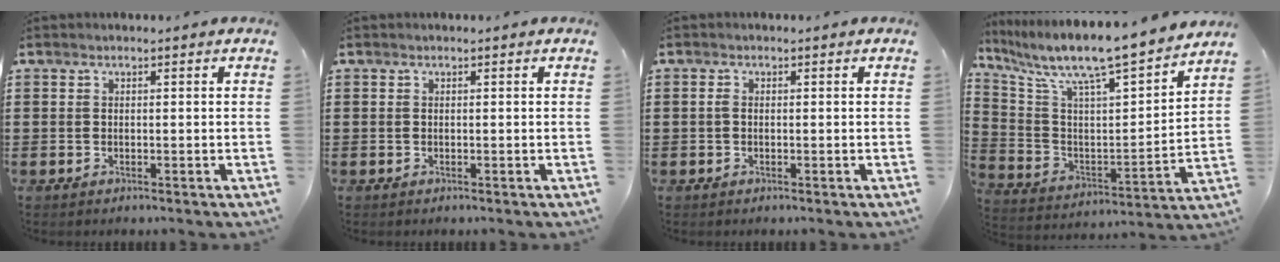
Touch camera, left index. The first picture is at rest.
{"total": 0.0}
{"total": 0.8, "force": [-0.2, 0.4, 0.7], "torque": [-0.015, -0.001, -0.003]}
{"total": 8.5, "force": [7.5, 0.2, 3.9], "torque": [-0.105, -0.073, 0.116]}